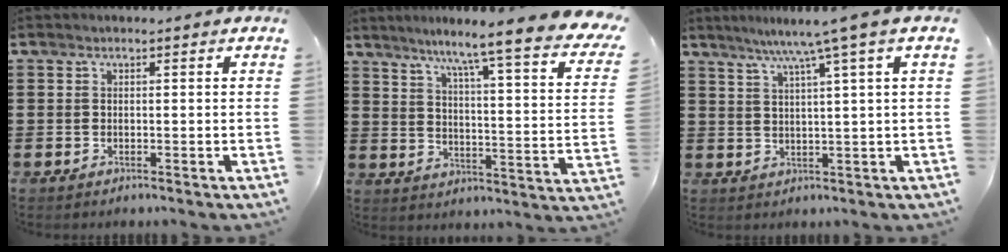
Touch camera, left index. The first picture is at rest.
{"total": 7.3, "force": [5.9, -1.1, 4.2], "torque": [-0.091, -0.060, 0.084]}
{"total": 5.6, "force": [3.5, -1.0, 4.2], "torque": [-0.092, -0.010, 0.055]}